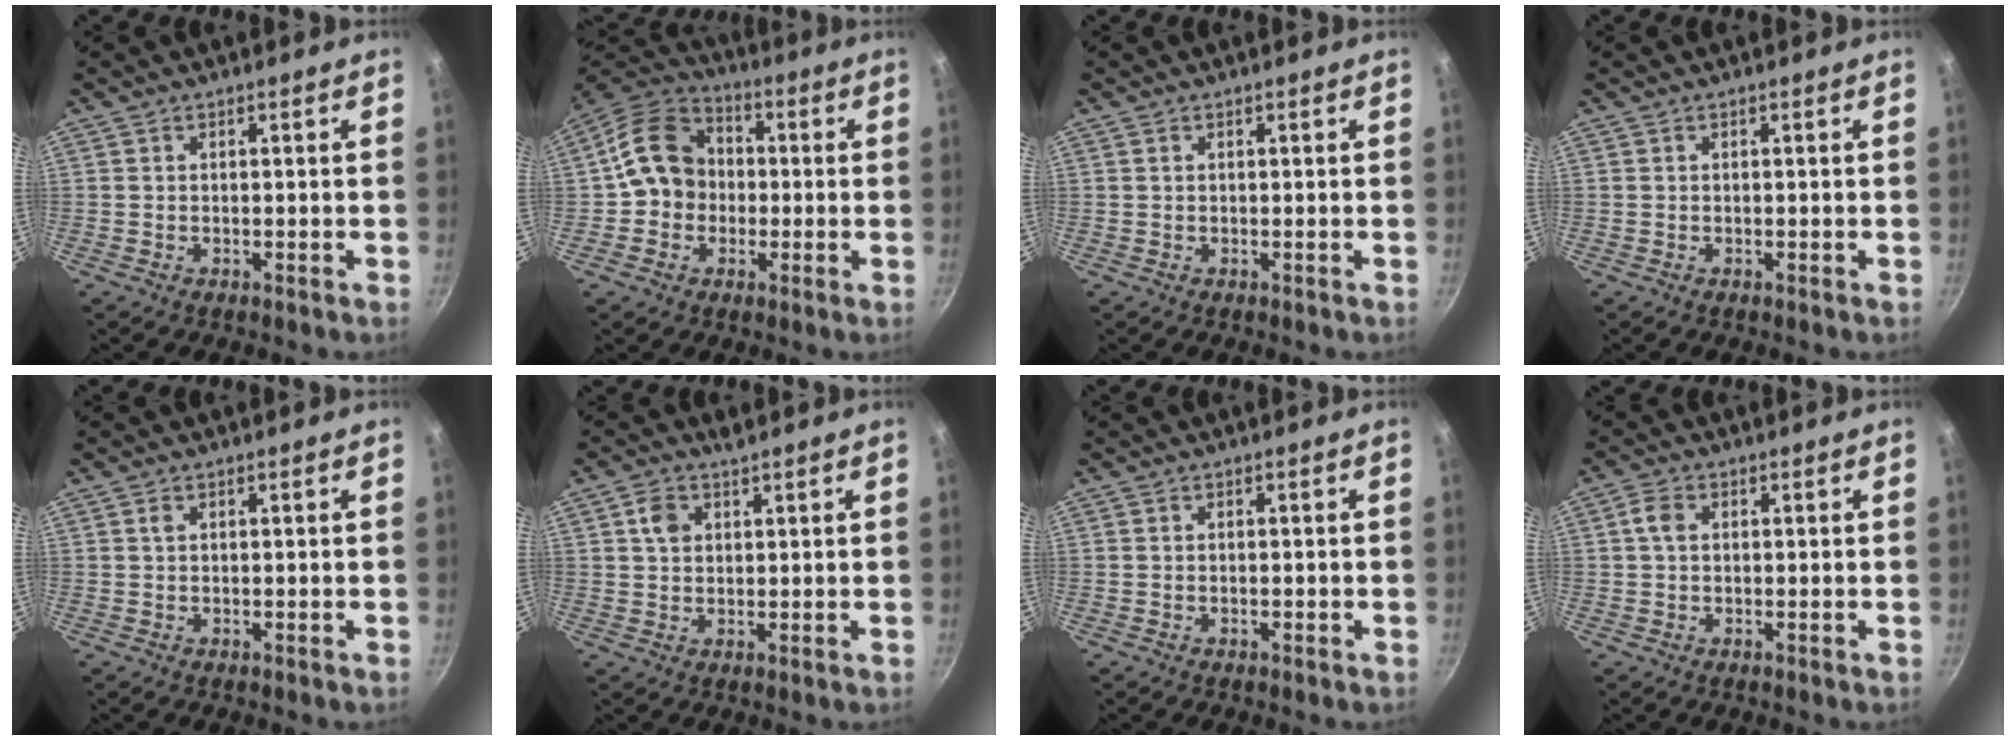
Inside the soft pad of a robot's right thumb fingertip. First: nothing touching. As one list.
[{"total": 12.5, "force": [0.0, 10.7, 6.5], "torque": [-0.076, 0.031, -0.016]}, {"total": 0.0}, {"total": 0.0}, {"total": 0.8, "force": [0.3, 0.5, 0.6], "torque": [-0.011, -0.001, 0.005]}, {"total": 3.4, "force": [1.5, 2.3, 1.9], "torque": [-0.030, 0.000, 0.029]}, {"total": 0.7, "force": [-0.3, 0.3, 0.5], "torque": [-0.010, 0.003, -0.005]}, {"total": 2.8, "force": [0.4, 2.0, 2.0], "torque": [-0.039, 0.006, 0.003]}]